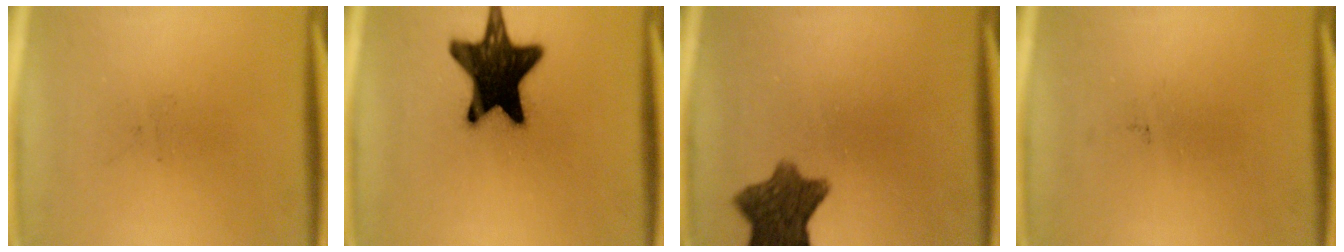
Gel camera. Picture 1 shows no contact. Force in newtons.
{"total": 19.0}
{"total": 9.0}
{"total": 0.0}